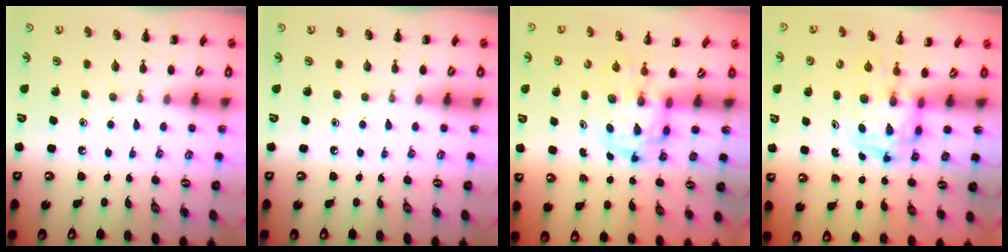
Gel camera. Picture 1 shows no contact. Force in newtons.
{"total": 0.0}
{"total": 2.8, "press": 2.8, "slide": 0.5}
{"total": 2.9, "press": 2.9, "slide": 0.5}